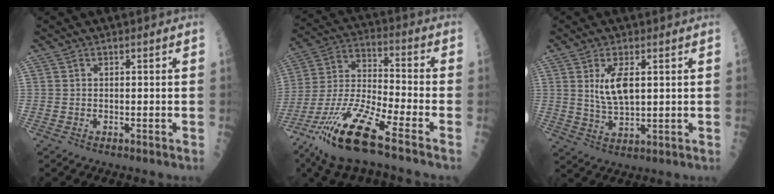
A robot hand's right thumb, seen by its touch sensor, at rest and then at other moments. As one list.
[{"total": 18.9, "force": [-11.3, 2.8, 14.9], "torque": [-0.343, 0.016, -0.213]}, {"total": 6.6, "force": [1.8, 2.6, 5.8], "torque": [-0.106, -0.016, 0.042]}]